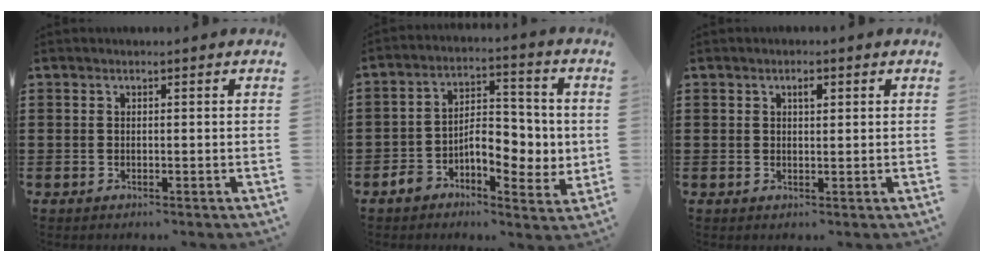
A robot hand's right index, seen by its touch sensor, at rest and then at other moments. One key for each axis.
{"total": 7.3, "fx": -1.8, "fy": 4.7, "fz": 5.3, "tx": -0.086, "ty": 0.008, "tz": -0.037}
{"total": 1.4, "fx": 0.6, "fy": 0.6, "fz": 1.2, "tx": -0.024, "ty": 0.006, "tz": 0.009}